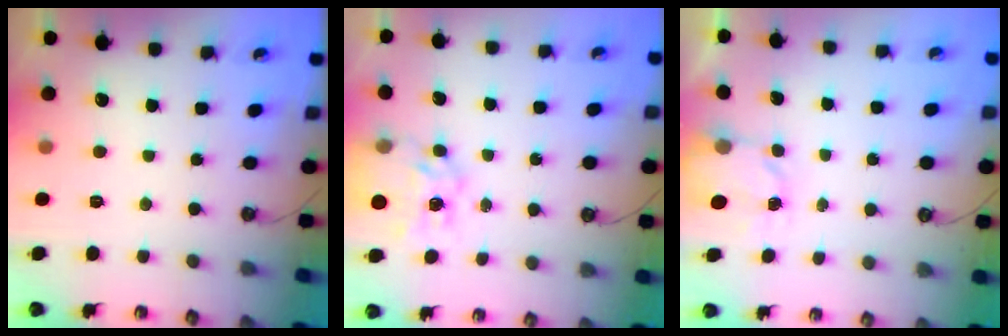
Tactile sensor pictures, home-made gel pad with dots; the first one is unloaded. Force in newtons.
{"total": 13.5, "press": 13.4, "slide": 1.4}
{"total": 2.7, "press": 2.6, "slide": 0.4}